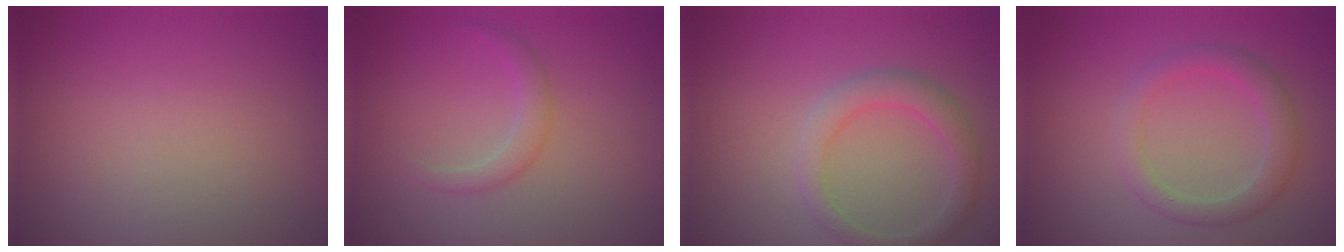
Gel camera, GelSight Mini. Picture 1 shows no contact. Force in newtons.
{"total": 1.6, "press": 1.6, "slide": 0.1}
{"total": 2.7, "press": 2.7, "slide": 0.2}
{"total": 2.6, "press": 2.6, "slide": 0.1}